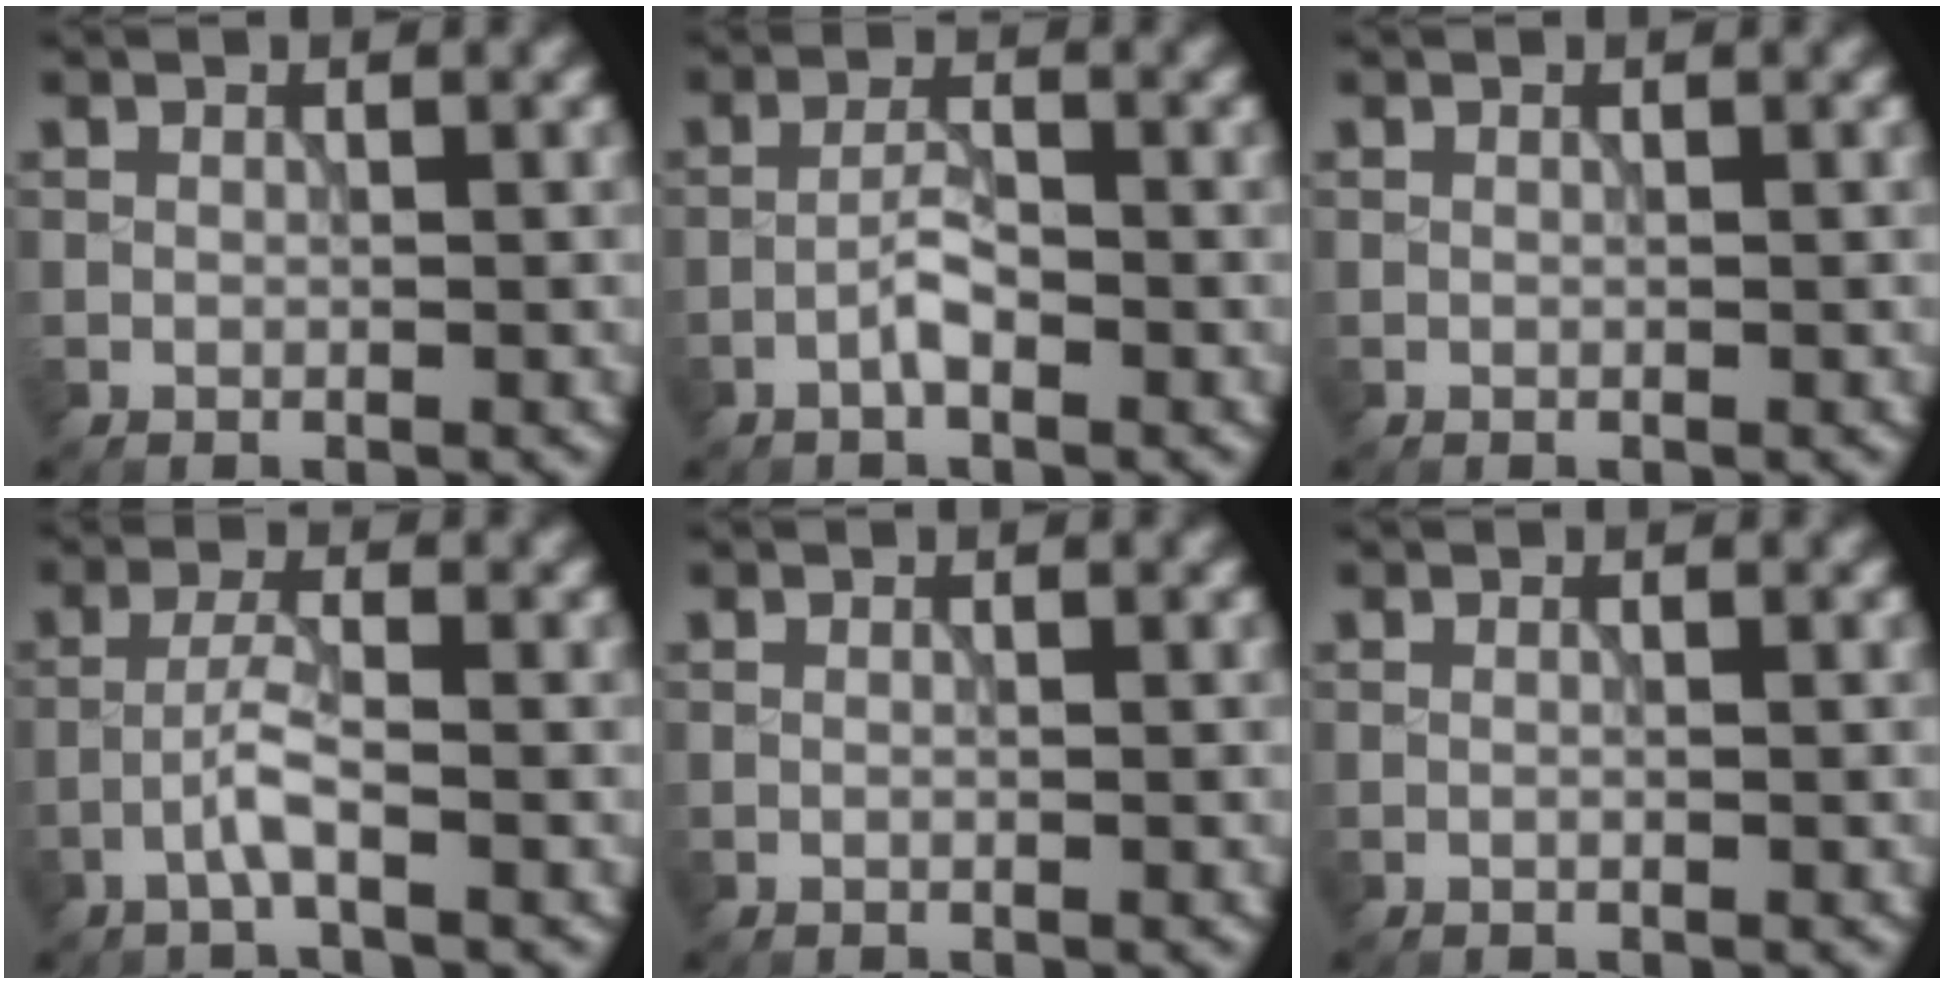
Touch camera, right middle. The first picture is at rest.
{"total": 2.0, "force": [-1.1, 0.5, 1.6], "torque": [-0.032, 0.007, -0.026]}
{"total": 0.0}
{"total": 2.4, "force": [-1.2, 0.2, 2.1], "torque": [-0.043, 0.010, -0.031]}
{"total": 0.0}
{"total": 0.0}